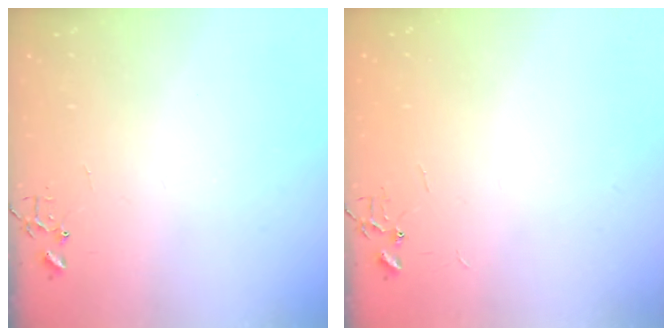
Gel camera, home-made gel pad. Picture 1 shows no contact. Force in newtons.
{"total": 1.8, "press": 1.8, "slide": 0.2}